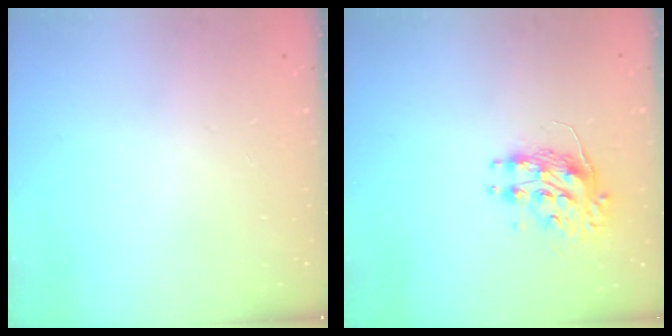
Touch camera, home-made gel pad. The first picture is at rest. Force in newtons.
{"total": 8.2, "press": 8.2, "slide": 0.3}